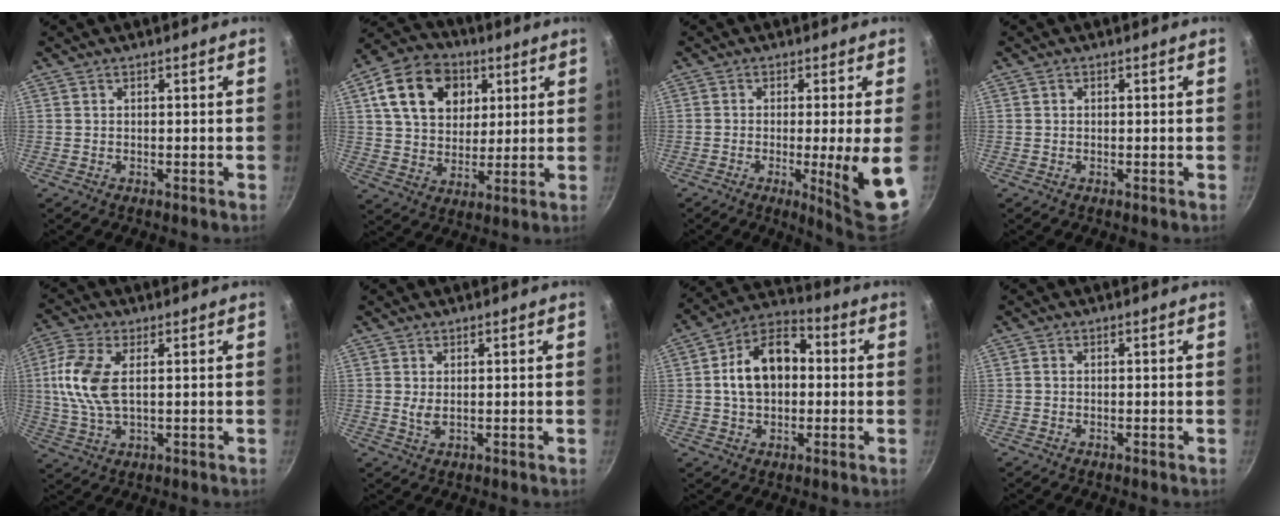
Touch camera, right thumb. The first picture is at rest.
{"total": 16.5, "force": [5.7, 12.4, 9.2], "torque": [-0.133, -0.002, 0.091]}
{"total": 10.0, "force": [-1.9, 0.1, 9.9], "torque": [-0.142, -0.012, -0.025]}
{"total": 0.6, "force": [0.0, 0.6, 0.1], "torque": [0.000, 0.004, 0.000]}
{"total": 10.4, "force": [1.7, 5.1, 8.9], "torque": [-0.189, 0.006, 0.030]}
{"total": 2.2, "force": [0.5, 0.9, 1.9], "torque": [-0.039, -0.007, 0.014]}
{"total": 14.2, "force": [0.9, 9.7, 10.3], "torque": [-0.141, 0.032, -0.003]}
{"total": 0.8, "force": [0.1, 0.7, 0.5], "torque": [-0.009, 0.004, -0.001]}